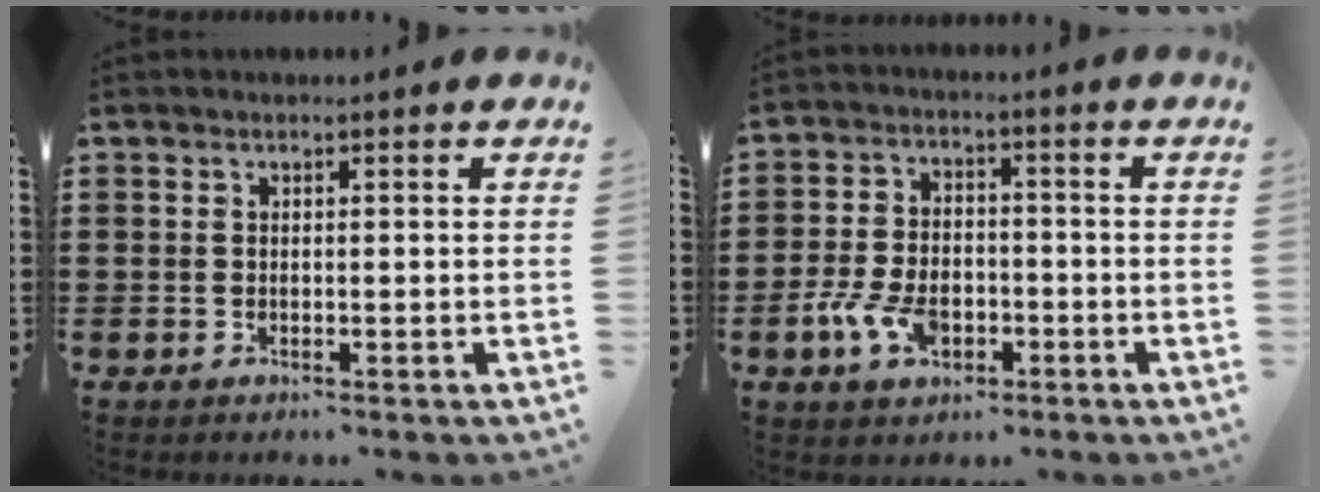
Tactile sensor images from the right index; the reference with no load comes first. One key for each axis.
{"total": 6.2, "fx": -2.4, "fy": 3.7, "fz": 4.4, "tx": -0.103, "ty": 0.002, "tz": -0.046}